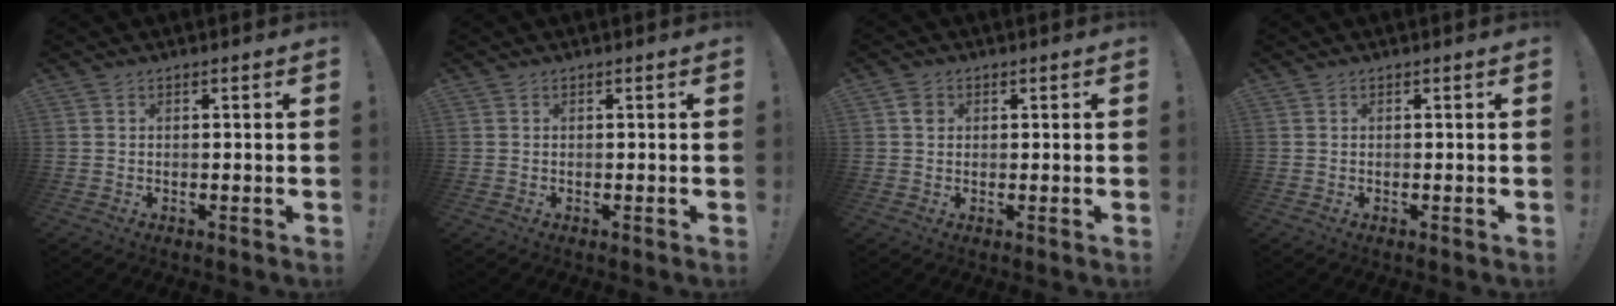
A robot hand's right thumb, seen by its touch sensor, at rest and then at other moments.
{"total": 0.0}
{"total": 2.4, "force": [0.6, 2.1, 1.0], "torque": [-0.008, 0.001, 0.009]}
{"total": 0.0}